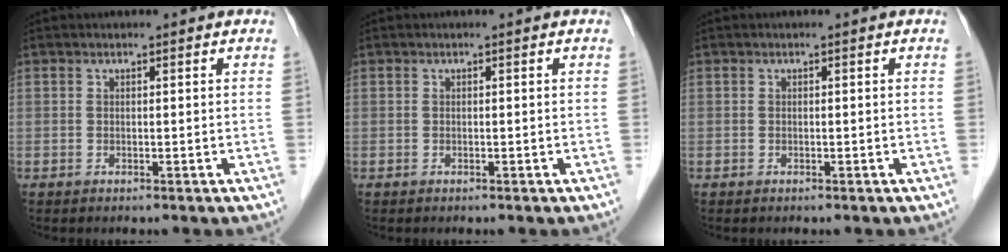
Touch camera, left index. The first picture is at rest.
{"total": 0.0}
{"total": 0.0}